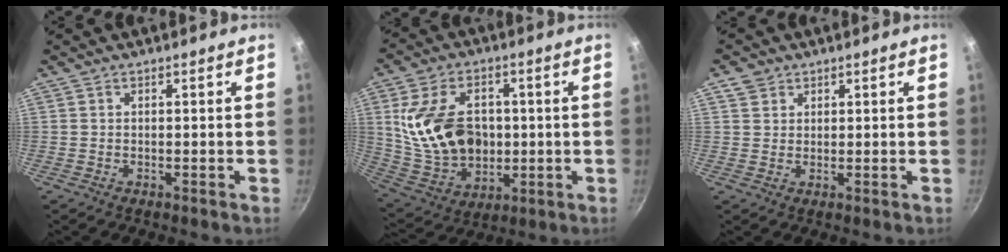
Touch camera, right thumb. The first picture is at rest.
{"total": 18.7, "force": [1.7, 13.2, 13.1], "torque": [-0.219, 0.000, 0.047]}
{"total": 3.1, "force": [1.6, 2.6, 0.8], "torque": [0.003, 0.002, 0.027]}